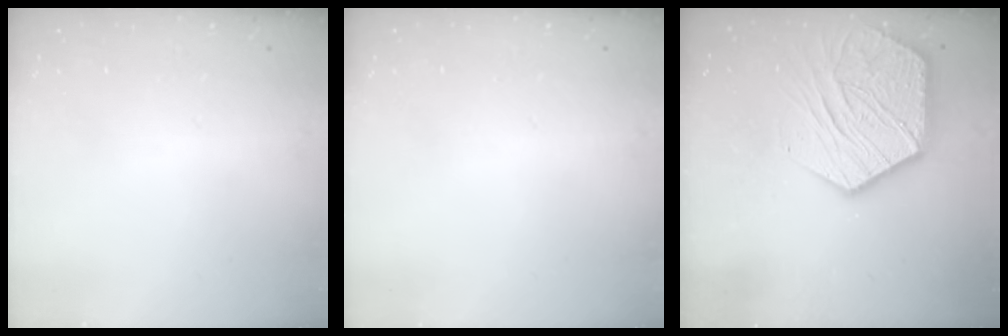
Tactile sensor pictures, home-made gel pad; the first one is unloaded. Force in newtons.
{"total": 0.0}
{"total": 16.8, "press": 16.8, "slide": 1.3}